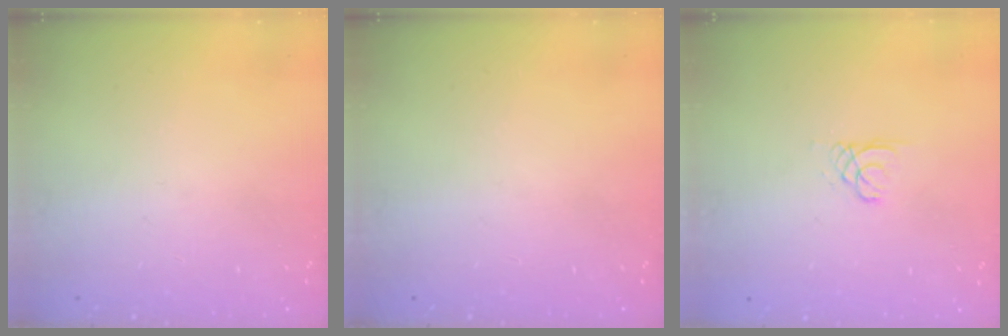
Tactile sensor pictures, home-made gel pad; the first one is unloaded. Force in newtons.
{"total": 0.0}
{"total": 0.8, "press": 0.8, "slide": 0.1}